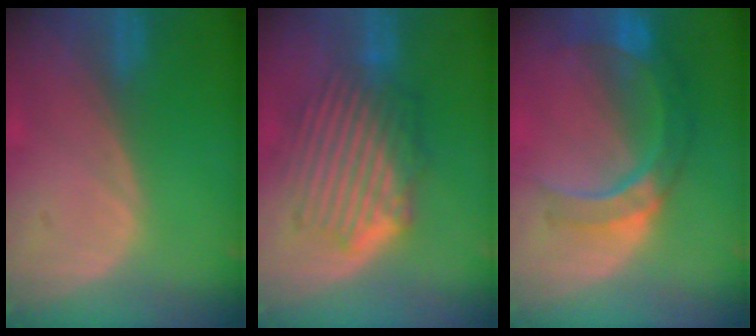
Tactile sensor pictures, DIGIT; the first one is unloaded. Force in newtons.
{"total": 9.2, "press": 8.3, "slide": 4.0}
{"total": 9.1, "press": 7.9, "slide": 4.5}